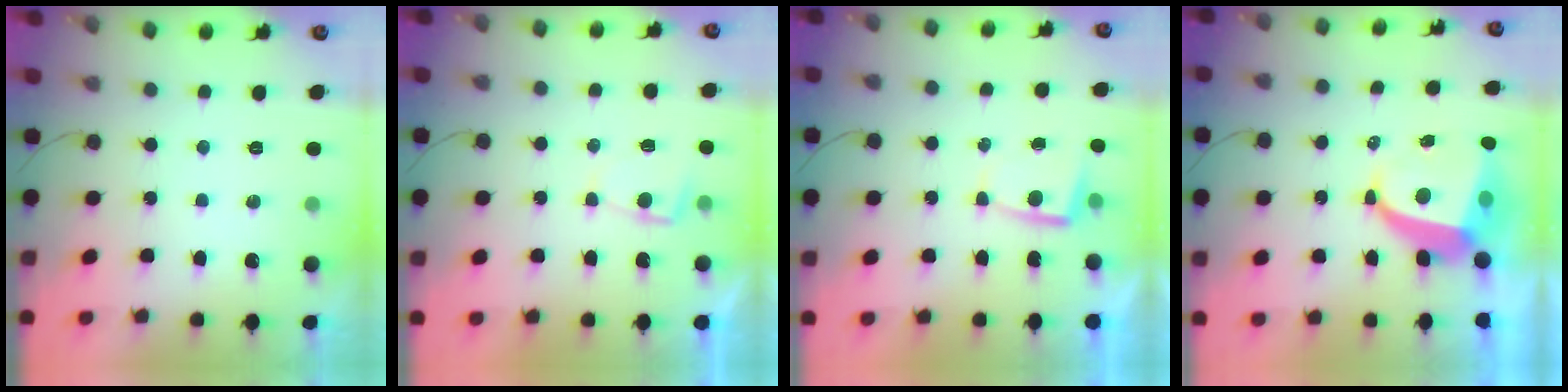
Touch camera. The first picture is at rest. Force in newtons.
{"total": 2.9, "press": 2.9, "slide": 0.3}
{"total": 2.0, "press": 2.0, "slide": 0.3}
{"total": 7.8, "press": 7.7, "slide": 1.0}